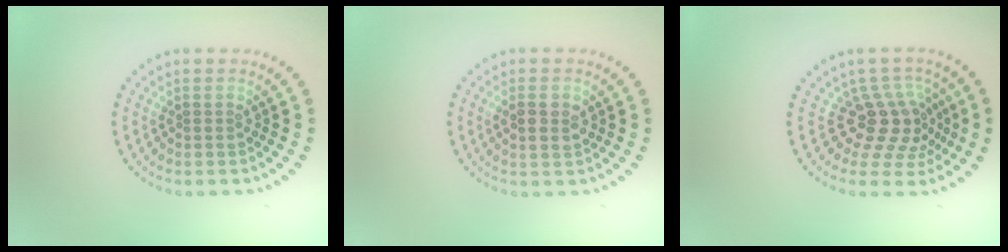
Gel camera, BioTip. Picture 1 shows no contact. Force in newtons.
{"total": 1.9, "press": 1.9, "slide": 0.3}
{"total": 4.1, "press": 3.0, "slide": 2.8}